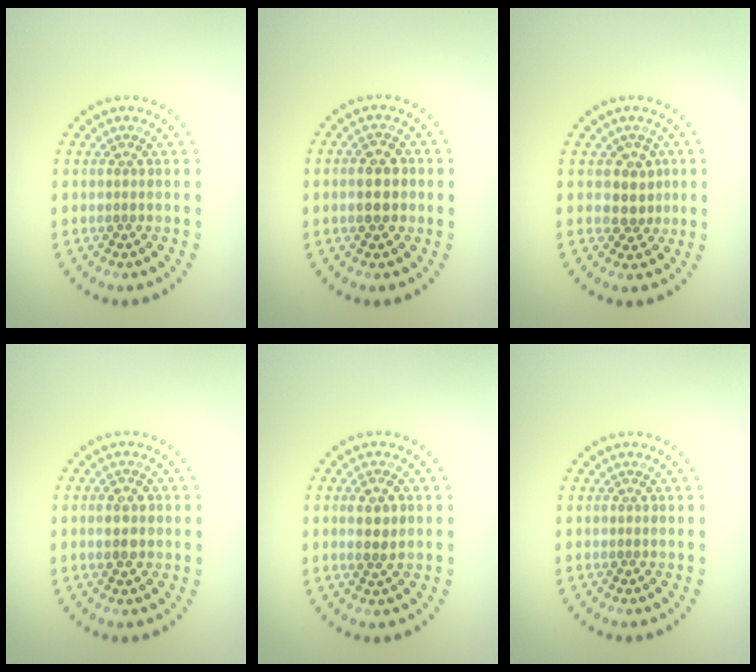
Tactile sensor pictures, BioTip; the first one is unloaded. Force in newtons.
{"total": 2.8, "press": 2.8, "slide": 0.3}
{"total": 2.4, "press": 2.2, "slide": 1.2}
{"total": 2.0, "press": 2.0, "slide": 0.1}
{"total": 1.7, "press": 1.6, "slide": 0.4}
{"total": 0.0}